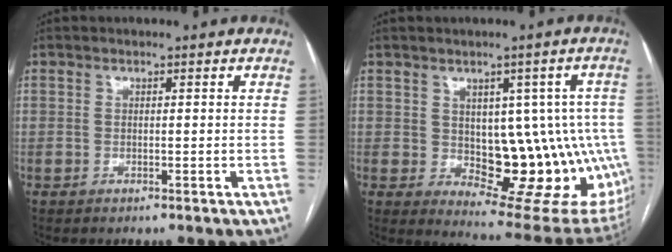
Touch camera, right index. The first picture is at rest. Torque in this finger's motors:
{"motor_torque": [0.42, 0.02, 0.23, 0.03]}